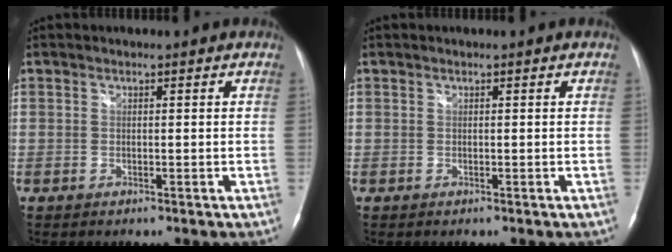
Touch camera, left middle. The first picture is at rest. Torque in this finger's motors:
{"motor_torque": [0.10, -0.19, 0.09, 0.02]}